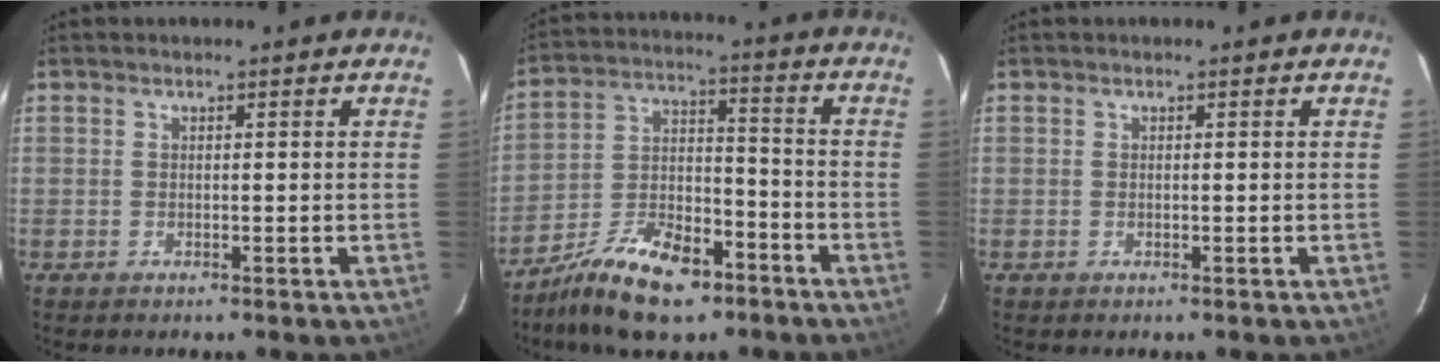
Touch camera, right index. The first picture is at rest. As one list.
[{"total": 15.5, "force": [-10.6, 6.8, 9.0], "torque": [-0.182, 0.005, -0.184]}, {"total": 0.0}]